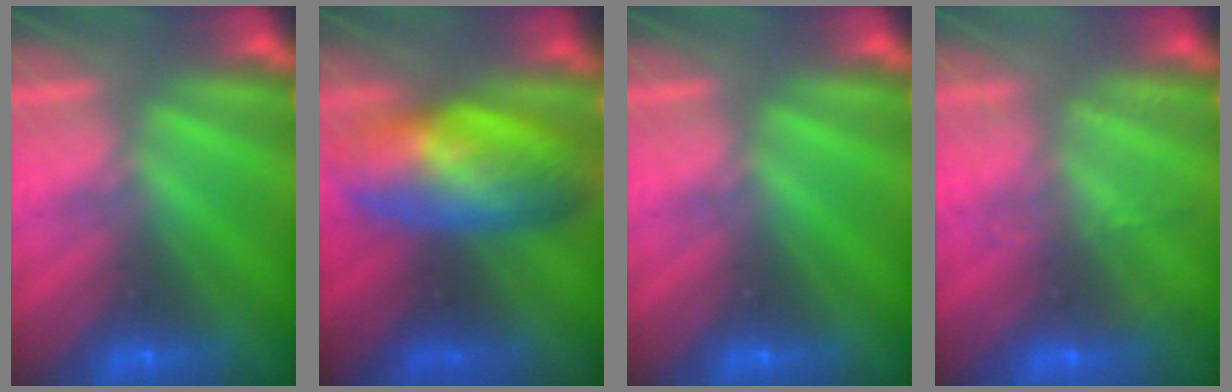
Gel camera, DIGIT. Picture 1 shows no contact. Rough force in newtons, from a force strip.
{"total": 9.5}
{"total": 0.0}
{"total": 2.0}